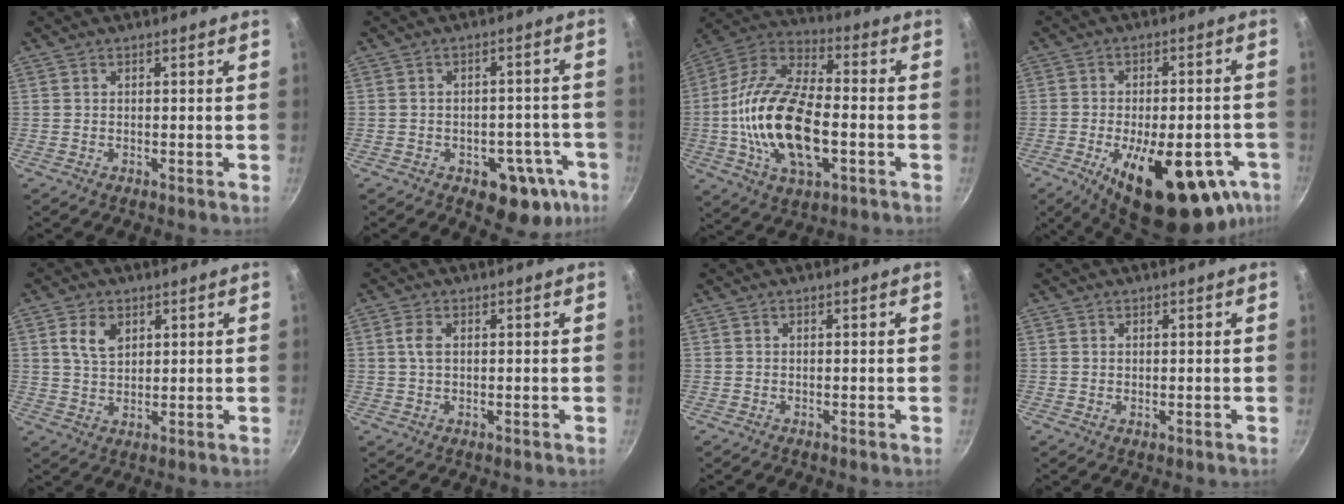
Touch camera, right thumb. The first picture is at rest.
{"total": 11.5, "force": [-5.4, 7.3, 7.1], "torque": [-0.029, 0.039, -0.054]}
{"total": 21.9, "force": [-3.7, 11.0, 18.5], "torque": [-0.346, 0.032, -0.080]}
{"total": 23.5, "force": [-9.8, 10.4, 18.7], "torque": [-0.232, 0.012, -0.126]}
{"total": 5.7, "force": [2.3, 3.7, 3.6], "torque": [-0.057, -0.008, 0.044]}
{"total": 2.7, "force": [0.6, 1.5, 2.2], "torque": [-0.048, 0.004, 0.011]}
{"total": 0.0}
{"total": 0.6, "force": [0.3, 0.4, 0.3], "torque": [-0.001, -0.006, 0.002]}